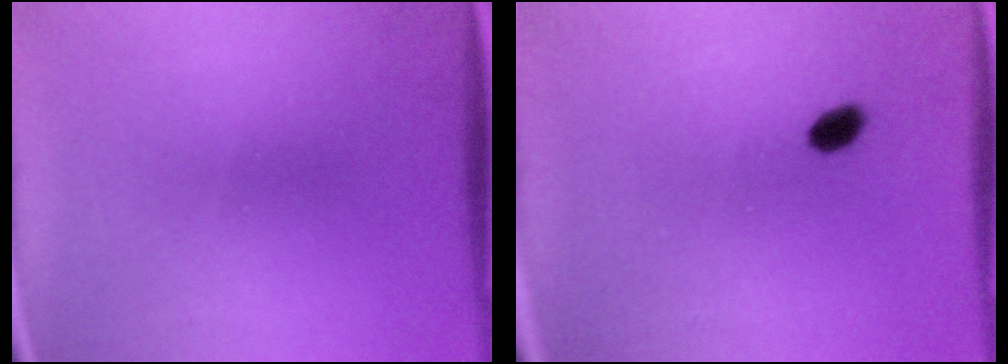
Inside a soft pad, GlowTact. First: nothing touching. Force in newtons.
{"total": 2.4}